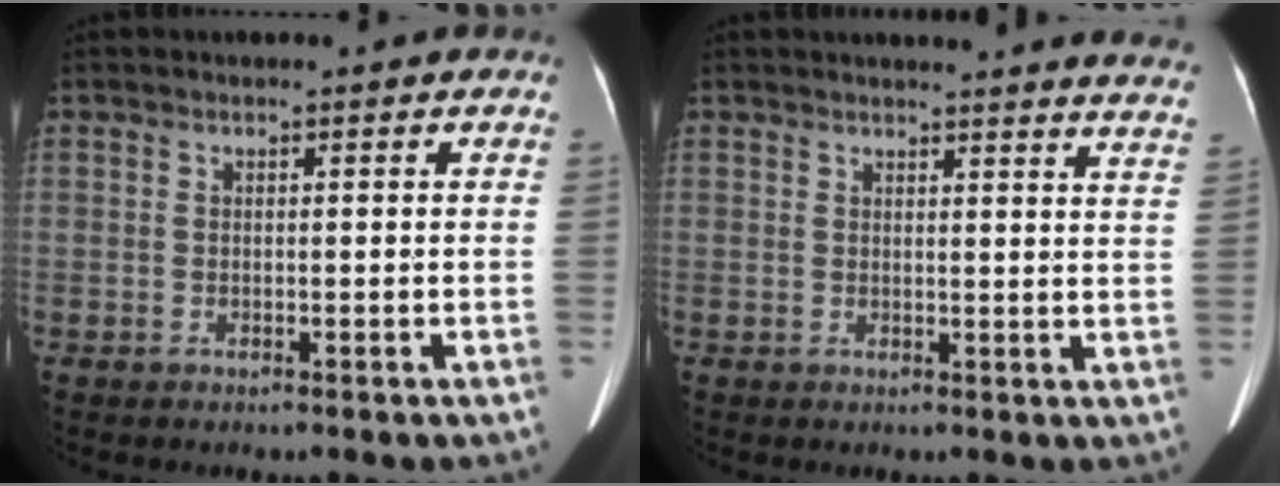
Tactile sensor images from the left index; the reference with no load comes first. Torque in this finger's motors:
{"motor_torque": [0.83, -1.29, 0.28, 0.10]}